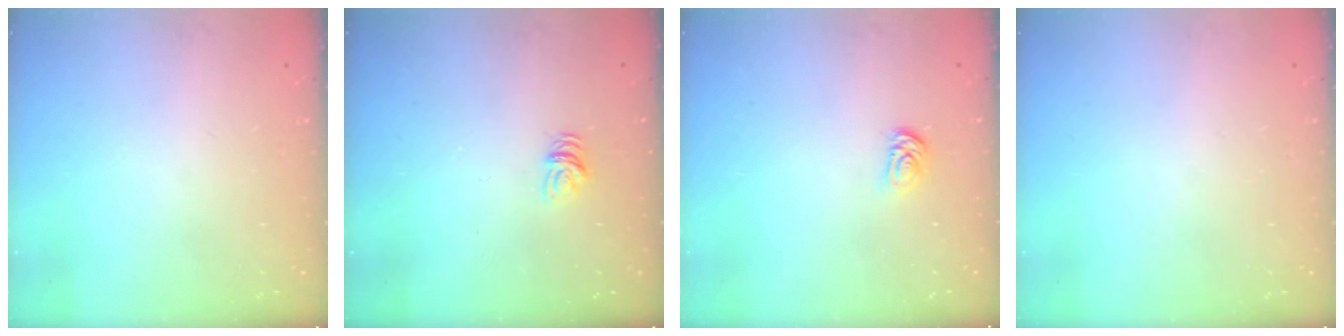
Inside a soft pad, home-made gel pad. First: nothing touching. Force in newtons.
{"total": 4.1, "press": 4.0, "slide": 0.3}
{"total": 3.5, "press": 3.5, "slide": 0.4}
{"total": 0.0}